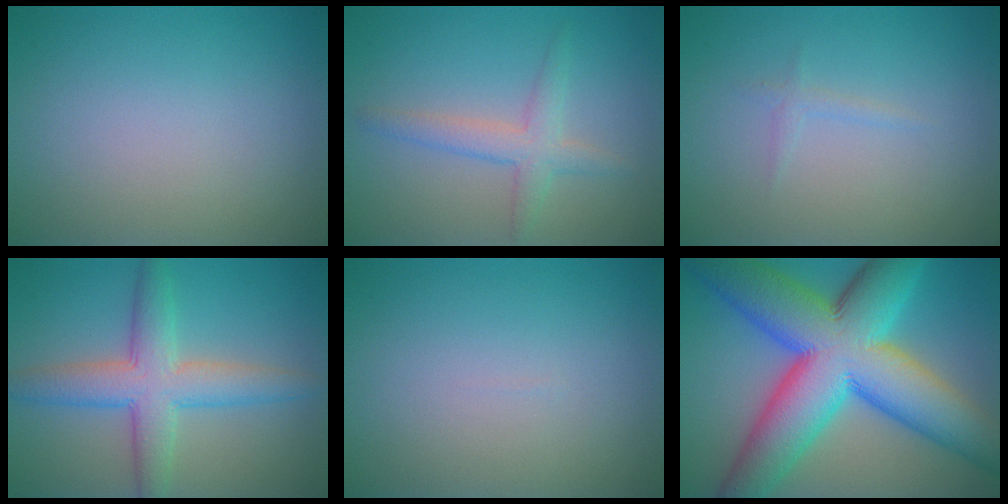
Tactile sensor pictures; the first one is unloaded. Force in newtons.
{"total": 2.8, "press": 2.8, "slide": 0.1}
{"total": 0.8, "press": 0.8, "slide": 0.1}
{"total": 5.7, "press": 5.7, "slide": 0.3}
{"total": 0.0}
{"total": 16.5, "press": 16.5, "slide": 0.1}